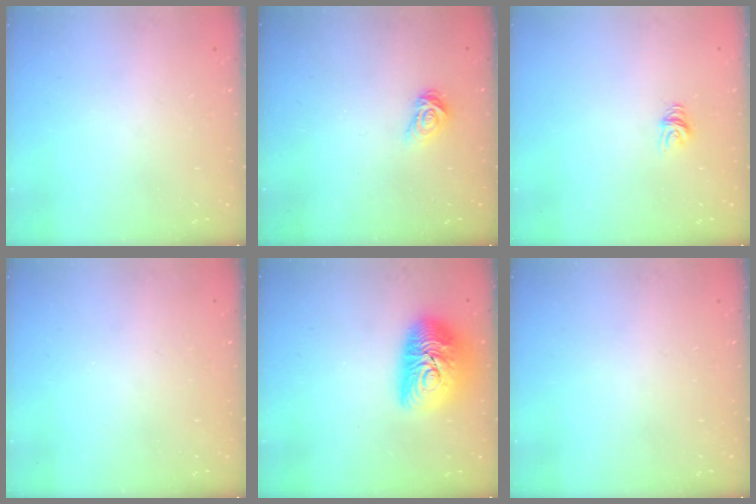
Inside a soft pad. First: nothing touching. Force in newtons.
{"total": 4.5, "press": 4.5, "slide": 0.4}
{"total": 4.7, "press": 4.7, "slide": 0.3}
{"total": 0.0}
{"total": 14.6, "press": 14.6, "slide": 1.2}
{"total": 0.0}